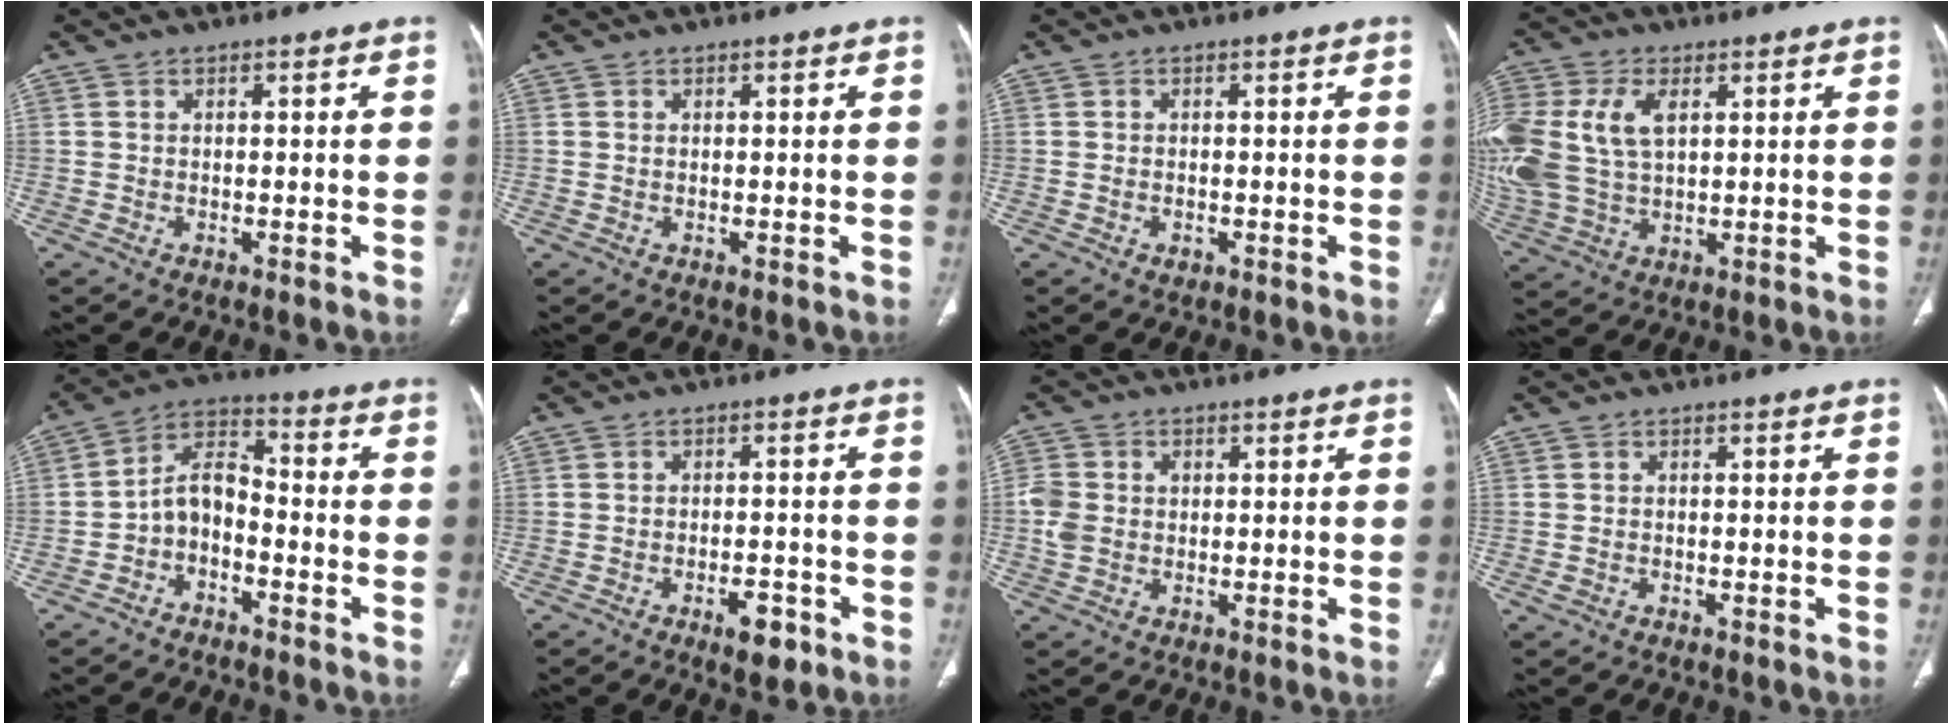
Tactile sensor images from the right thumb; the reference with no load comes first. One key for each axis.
{"total": 0.0}
{"total": 1.2, "fx": -0.5, "fy": 0.9, "fz": 0.7, "tx": -0.010, "ty": 0.004, "tz": -0.003}
{"total": 17.6, "fx": 3.6, "fy": 11.2, "fz": 13.1, "tx": -0.331, "ty": 0.006, "tz": 0.074}
{"total": 7.6, "fx": -3.0, "fy": 4.9, "fz": 5.0, "tx": -0.080, "ty": 0.051, "tz": -0.068}
{"total": 5.0, "fx": -2.7, "fy": 2.2, "fz": 3.6, "tx": -0.041, "ty": 0.011, "tz": -0.035}
{"total": 4.7, "fx": -0.1, "fy": 3.9, "fz": 2.7, "tx": -0.059, "ty": 0.009, "tz": -0.002}
{"total": 0.9, "fx": -0.4, "fy": 0.7, "fz": 0.4, "tx": -0.010, "ty": 0.003, "tz": -0.006}